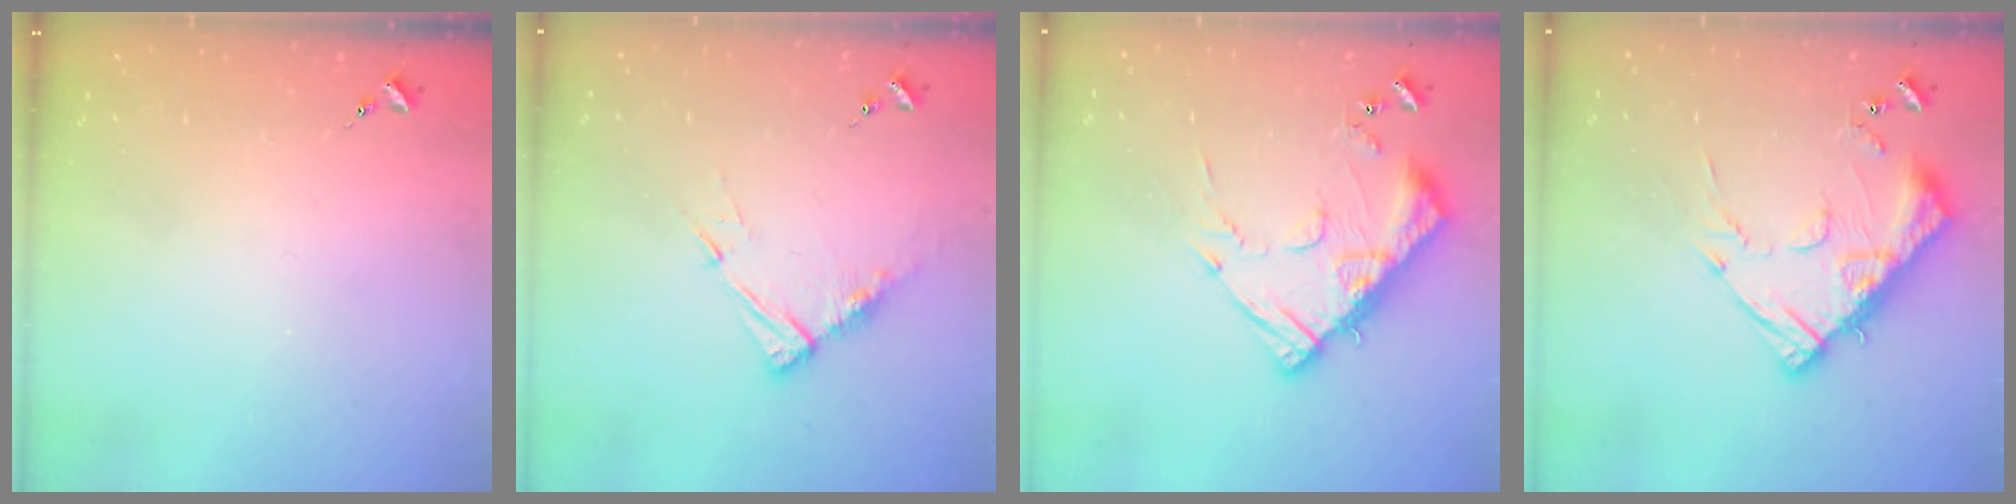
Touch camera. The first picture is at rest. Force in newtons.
{"total": 9.4, "press": 9.4, "slide": 0.6}
{"total": 14.2, "press": 14.2, "slide": 1.2}
{"total": 14.2, "press": 14.2, "slide": 1.2}